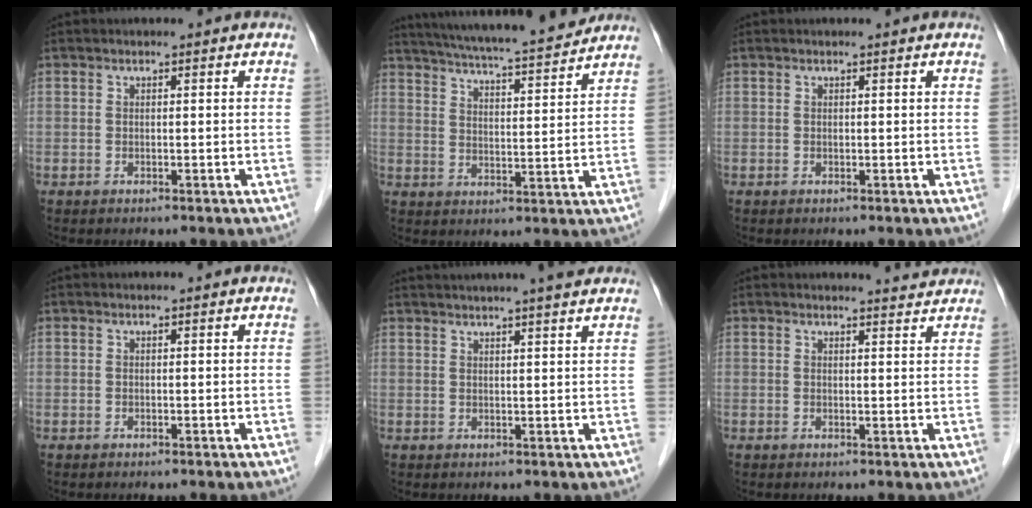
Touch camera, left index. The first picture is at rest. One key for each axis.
{"total": 16.5, "fx": 14.9, "fy": 0.5, "fz": 7.0, "tx": -0.123, "ty": 0.010, "tz": 0.218}
{"total": 0.0}
{"total": 0.0}
{"total": 9.7, "fx": 8.4, "fy": -0.3, "fz": 4.8, "tx": -0.074, "ty": 0.024, "tz": 0.099}
{"total": 2.7, "fx": 2.7, "fy": -0.1, "fz": -0.1, "tx": -0.007, "ty": -0.004, "tz": 0.029}